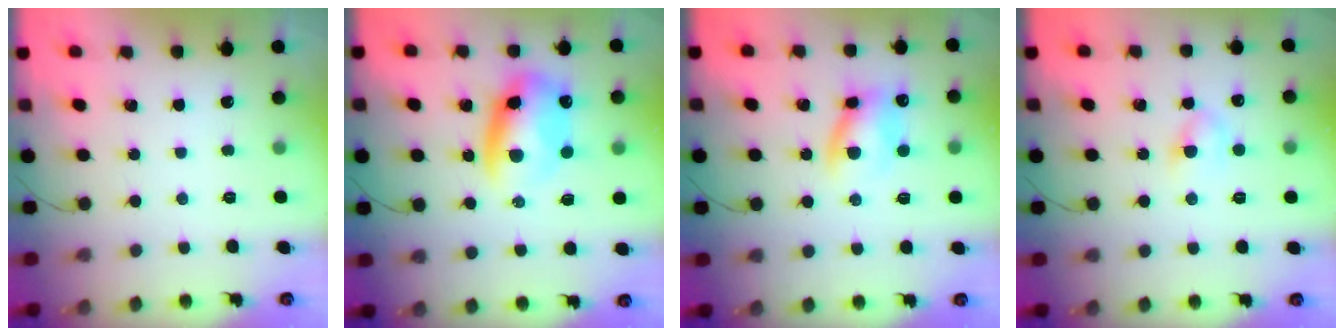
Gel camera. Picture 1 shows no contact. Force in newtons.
{"total": 10.4, "press": 10.1, "slide": 2.6}
{"total": 10.2, "press": 10.0, "slide": 2.0}
{"total": 4.9, "press": 4.6, "slide": 1.6}